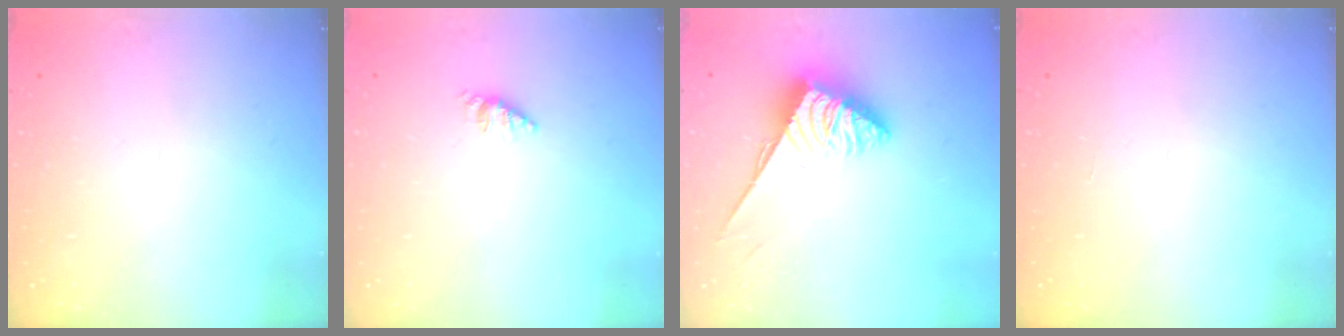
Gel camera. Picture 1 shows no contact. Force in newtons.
{"total": 2.6, "press": 2.6, "slide": 0.3}
{"total": 3.6, "press": 3.6, "slide": 0.6}
{"total": 0.0}